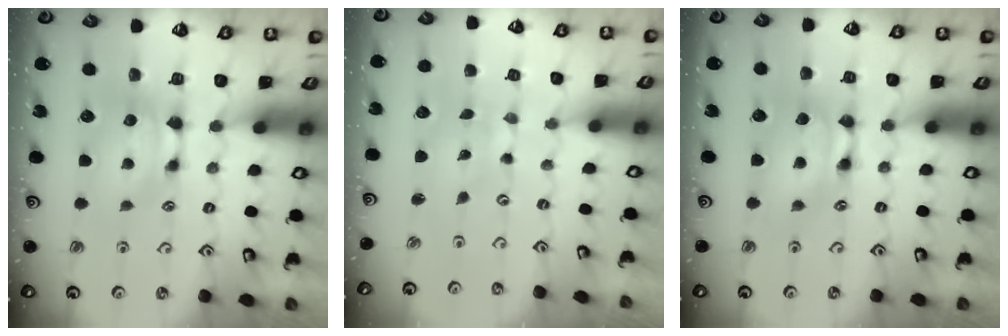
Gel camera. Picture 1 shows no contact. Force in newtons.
{"total": 6.8, "press": 6.8, "slide": 0.4}
{"total": 1.8, "press": 1.7, "slide": 0.0}